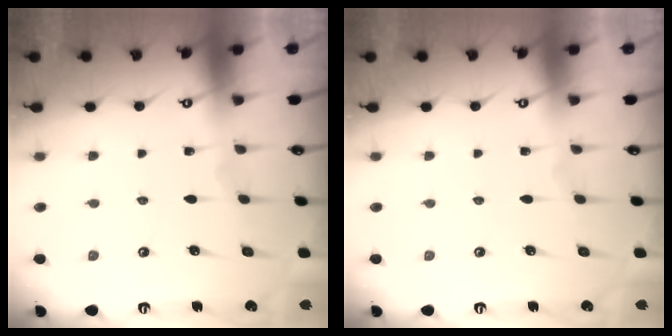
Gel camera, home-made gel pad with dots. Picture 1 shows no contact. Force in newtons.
{"total": 0.0}